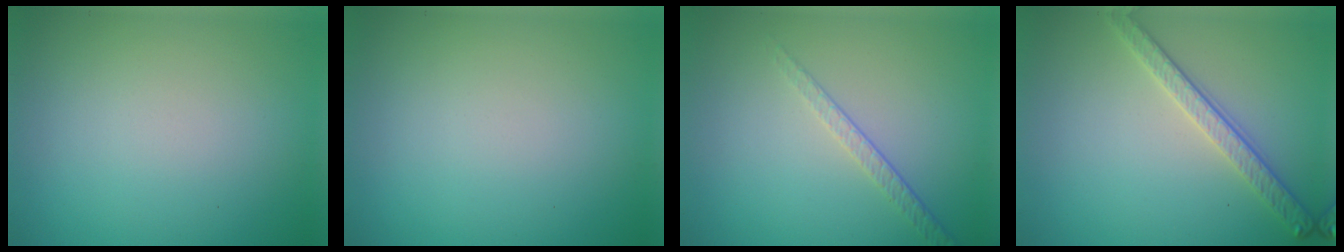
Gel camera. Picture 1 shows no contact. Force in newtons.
{"total": 0.0}
{"total": 1.6, "press": 1.0, "slide": 1.3}
{"total": 2.7, "press": 2.6, "slide": 0.9}